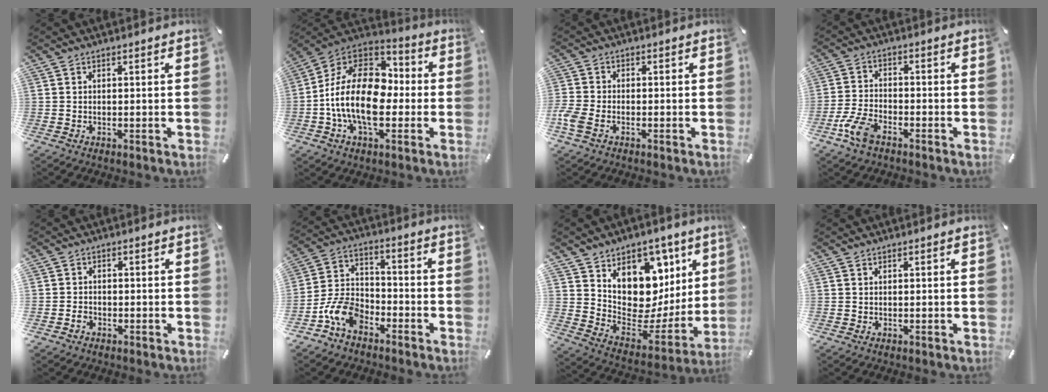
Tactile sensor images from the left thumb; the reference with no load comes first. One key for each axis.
{"total": 18.9, "fx": -4.3, "fy": 12.1, "fz": 13.9, "tx": -0.290, "ty": 0.017, "tz": -0.075}
{"total": 3.7, "fx": -1.9, "fy": 2.2, "fz": 2.4, "tx": -0.064, "ty": 0.001, "tz": -0.041}
{"total": 7.2, "fx": -4.5, "fy": 3.4, "fz": 4.5, "tx": -0.113, "ty": 0.008, "tz": -0.088}
{"total": 2.3, "fx": -1.0, "fy": 2.0, "fz": 0.5, "tx": -0.008, "ty": 0.006, "tz": -0.023}
{"total": 11.0, "fx": -6.8, "fy": 7.1, "fz": 4.9, "tx": -0.106, "ty": 0.044, "tz": -0.126}
{"total": 13.8, "fx": 7.0, "fy": 10.4, "fz": 5.7, "tx": -0.066, "ty": -0.094, "tz": 0.128}
{"total": 0.0}